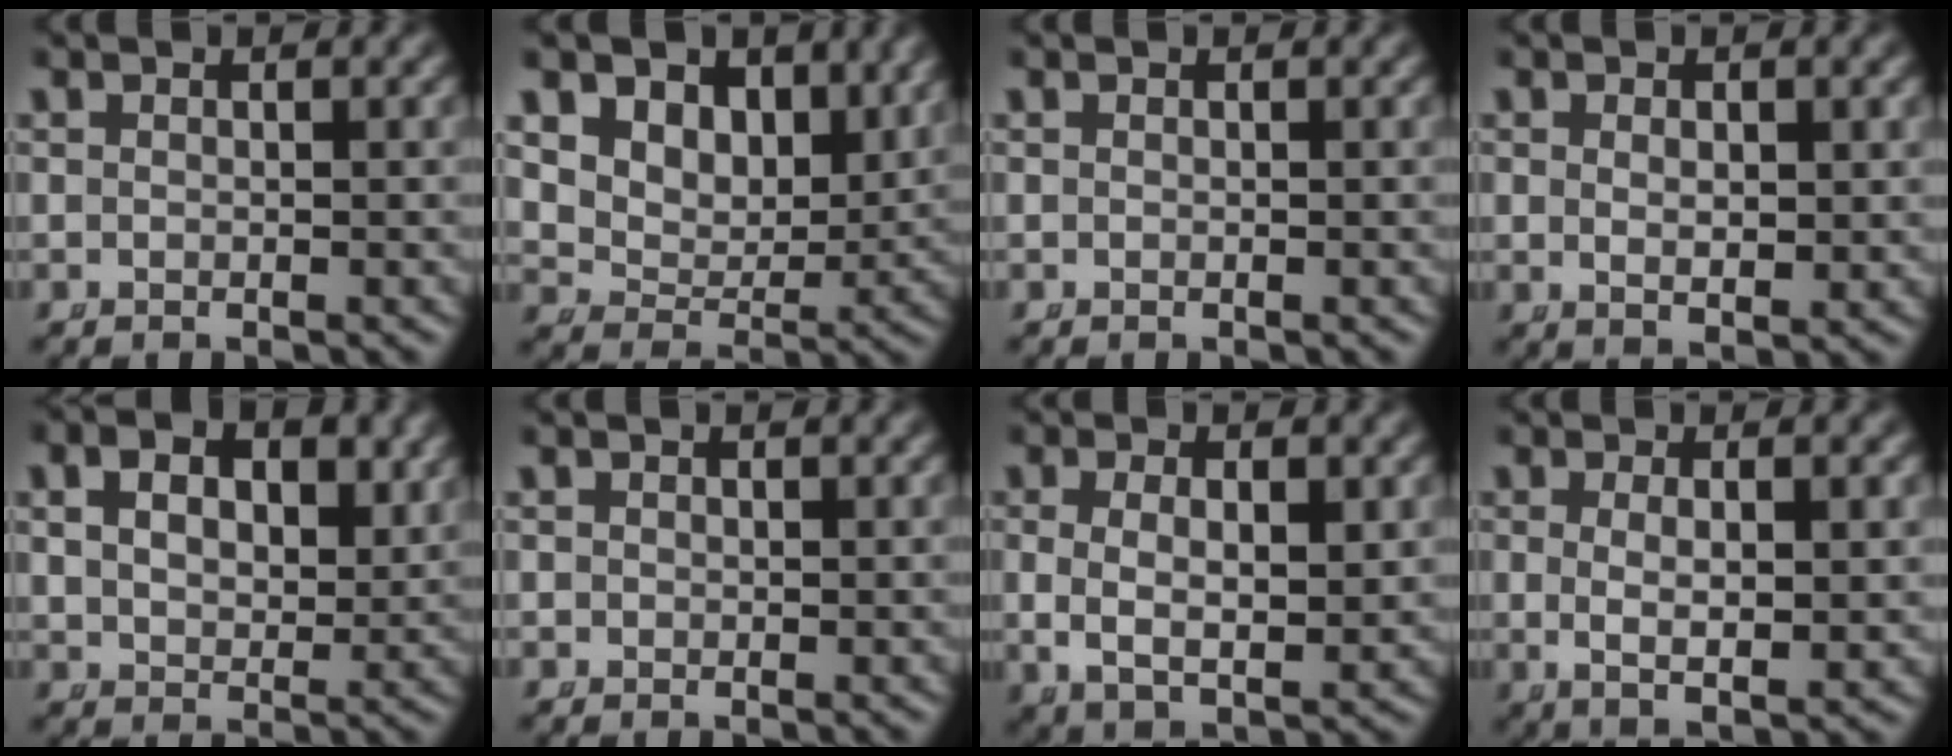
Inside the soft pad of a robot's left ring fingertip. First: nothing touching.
{"total": 10.0, "force": [3.5, 7.9, 5.1], "torque": [-0.116, -0.017, 0.054]}
{"total": 0.0}
{"total": 1.6, "force": [0.3, 0.5, 1.5], "torque": [-0.029, -0.018, 0.020]}
{"total": 4.2, "force": [1.7, 2.7, 2.7], "torque": [-0.043, -0.009, 0.035]}
{"total": 1.0, "force": [0.2, 1.0, 0.2], "torque": [-0.007, -0.007, 0.005]}
{"total": 5.8, "force": [0.2, 3.7, 4.5], "torque": [-0.091, -0.016, 0.015]}
{"total": 4.0, "force": [0.2, 1.5, 3.7], "torque": [-0.072, -0.018, 0.018]}